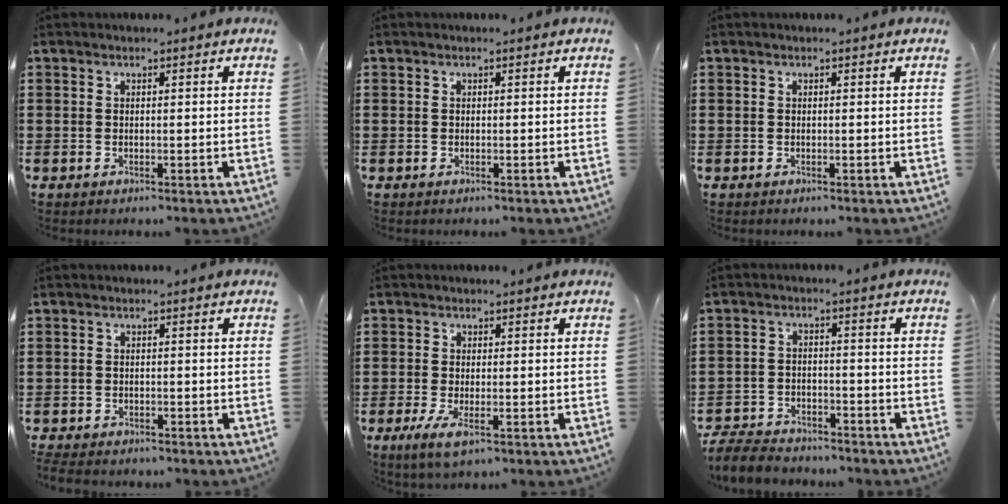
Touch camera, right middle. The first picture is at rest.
{"total": 0.0}
{"total": 0.0}
{"total": 1.0, "force": [-1.0, 0.1, 0.0], "torque": [-0.011, -0.006, -0.023]}
{"total": 2.7, "force": [-0.9, 0.7, 2.4], "torque": [-0.060, -0.009, -0.018]}
{"total": 5.3, "force": [-5.1, 1.1, 0.8], "torque": [-0.022, 0.007, -0.104]}